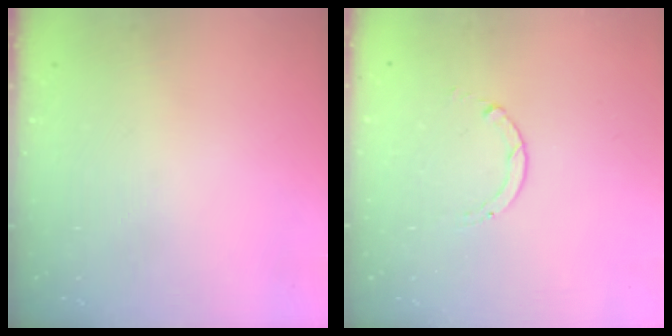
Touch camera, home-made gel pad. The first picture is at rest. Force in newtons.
{"total": 0.8, "press": 0.7, "slide": 0.1}